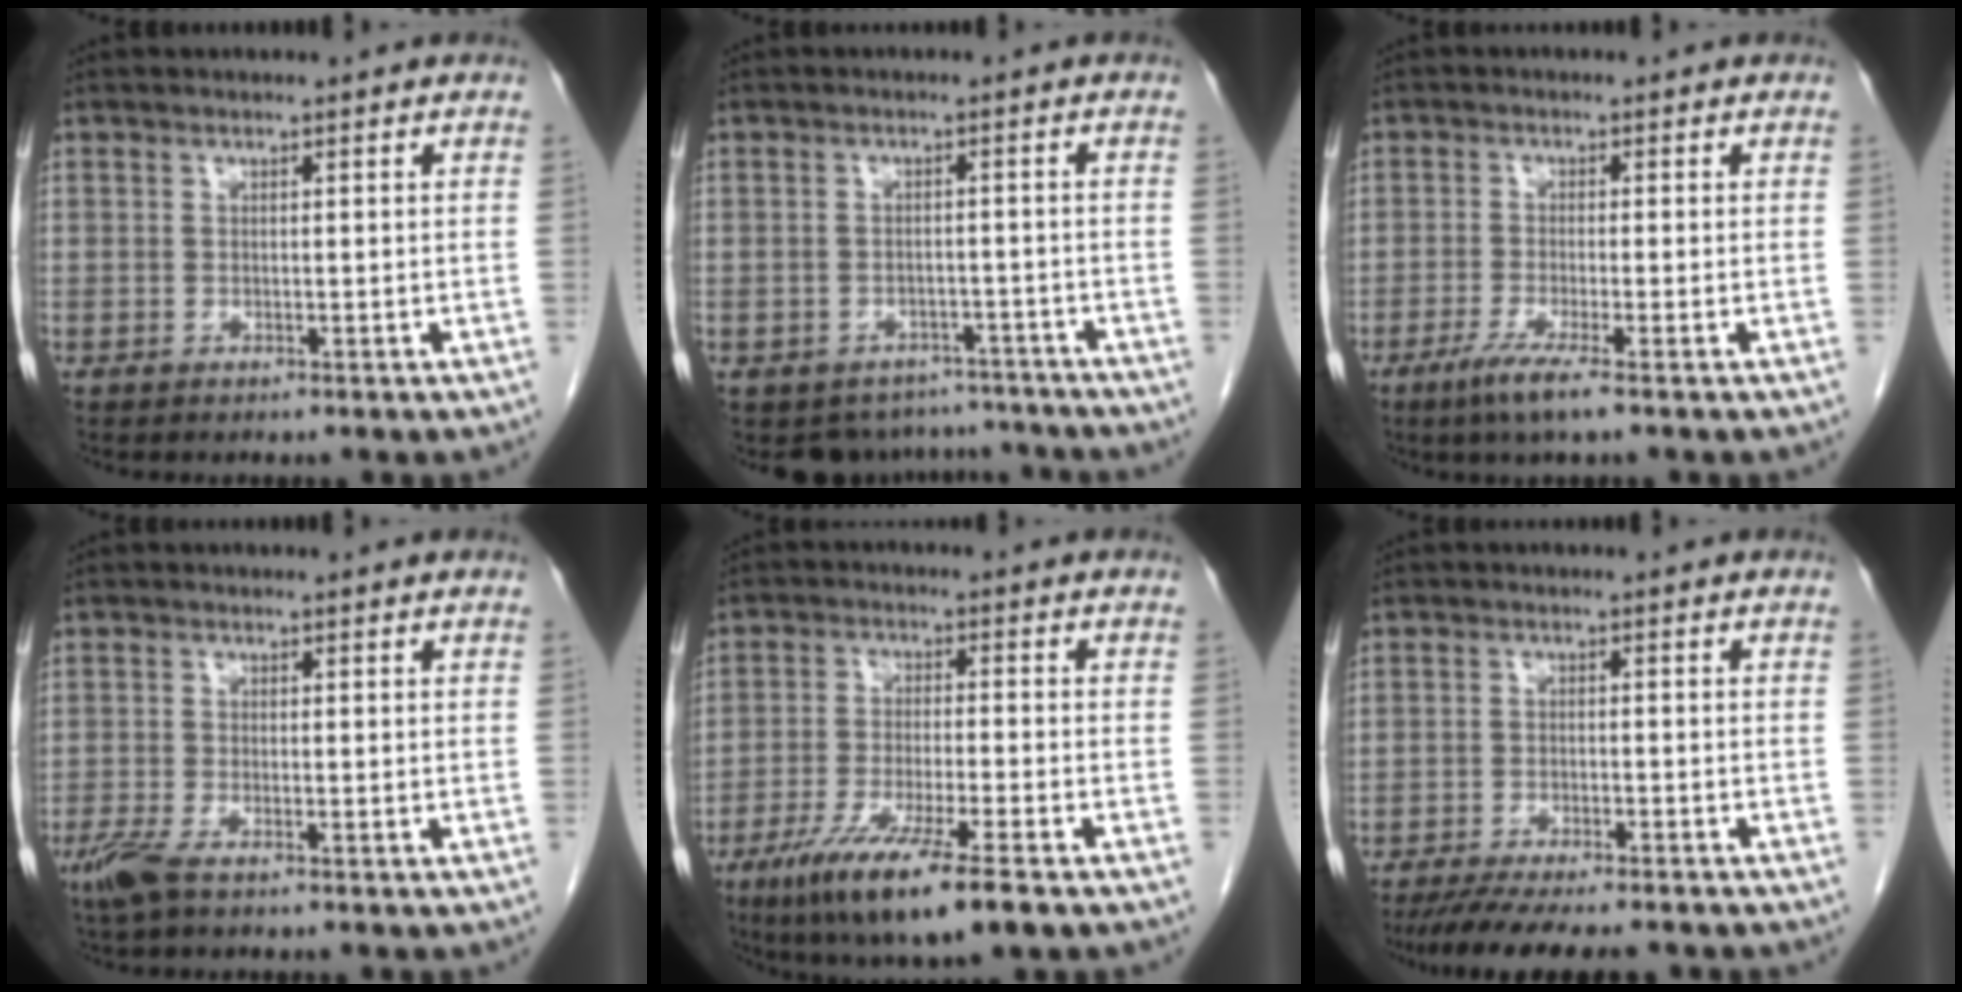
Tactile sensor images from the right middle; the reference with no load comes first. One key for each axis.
{"total": 8.0, "fx": -7.2, "fy": 3.6, "fz": 0.0, "tx": 0.008, "ty": 0.018, "tz": -0.083}
{"total": 4.4, "fx": -2.7, "fy": -0.4, "fz": 3.5, "tx": -0.074, "ty": -0.017, "tz": -0.055}
{"total": 3.1, "fx": -2.0, "fy": 0.6, "fz": 2.3, "tx": -0.054, "ty": -0.008, "tz": -0.044}
{"total": 11.9, "fx": -7.2, "fy": 0.8, "fz": 9.5, "tx": -0.172, "ty": -0.034, "tz": -0.120}
{"total": 12.6, "fx": -10.9, "fy": 1.7, "fz": 6.1, "tx": -0.093, "ty": -0.024, "tz": -0.154}